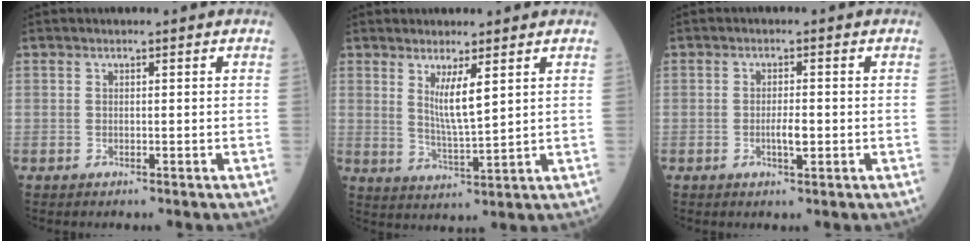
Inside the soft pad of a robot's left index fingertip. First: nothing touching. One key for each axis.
{"total": 4.9, "fx": 1.9, "fy": 0.1, "fz": 4.5, "tx": -0.088, "ty": -0.021, "tz": 0.042}
{"total": 2.4, "fx": -1.0, "fy": 0.5, "fz": 2.1, "tx": -0.041, "ty": -0.005, "tz": -0.016}